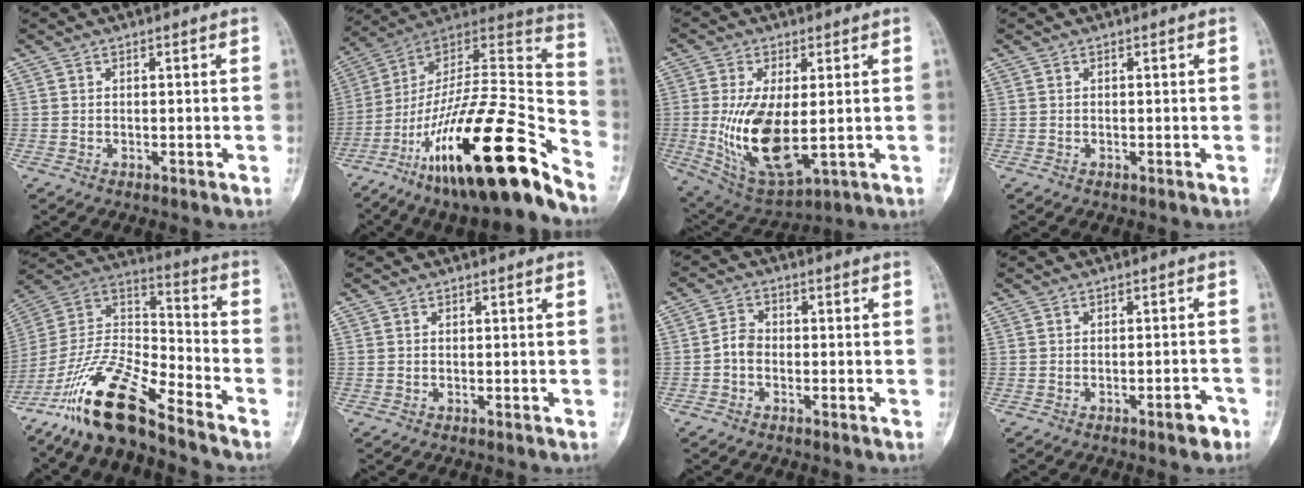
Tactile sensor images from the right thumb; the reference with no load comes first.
{"total": 31.0, "force": [-19.3, 6.5, 23.4], "torque": [-0.345, 0.078, -0.319]}
{"total": 14.6, "force": [-1.0, 6.6, 13.0], "torque": [-0.244, -0.021, 0.005]}
{"total": 0.0}
{"total": 17.6, "force": [-13.3, 3.8, 10.9], "torque": [-0.204, 0.080, -0.254]}
{"total": 0.0}
{"total": 3.1, "force": [-0.9, 2.3, 1.8], "torque": [-0.024, 0.011, -0.027]}
{"total": 3.2, "force": [-2.0, 0.9, 2.4], "torque": [-0.026, 0.015, -0.025]}